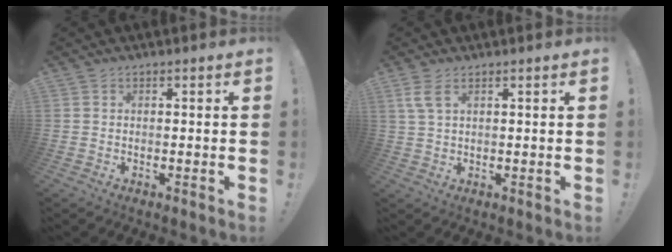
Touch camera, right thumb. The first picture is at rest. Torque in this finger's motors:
{"motor_torque": [0.04, 0.06, 0.37, 0.26, 0.01]}